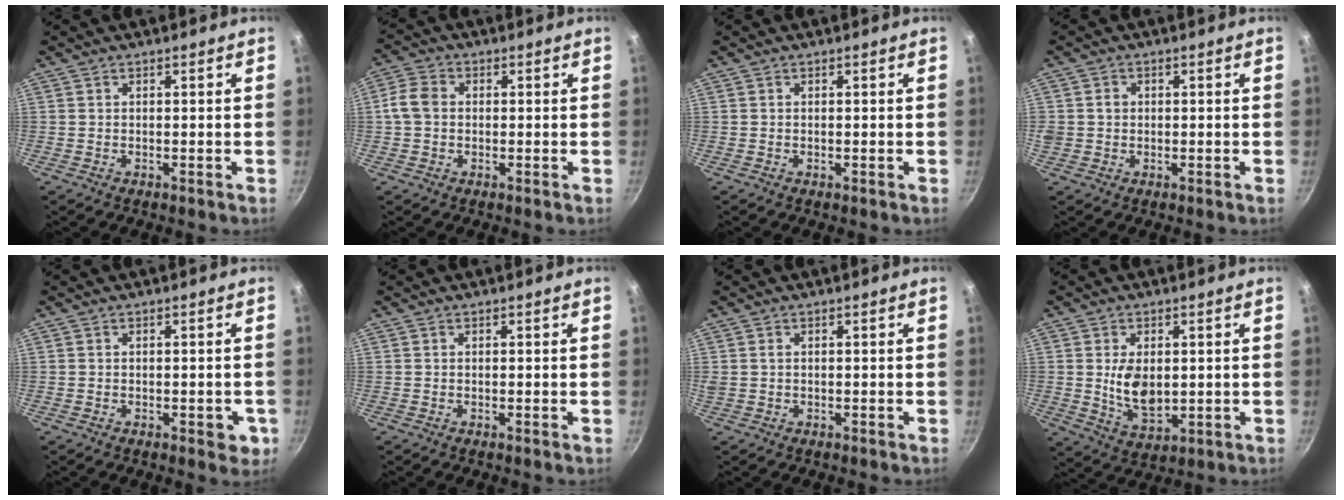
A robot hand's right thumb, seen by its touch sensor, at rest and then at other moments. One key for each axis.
{"total": 5.0, "fx": 0.1, "fy": 3.9, "fz": 3.1, "tx": -0.055, "ty": 0.011, "tz": -0.011}
{"total": 0.0}
{"total": 2.6, "fx": 0.1, "fy": 2.4, "fz": 0.9, "tx": -0.006, "ty": 0.007, "tz": 0.000}
{"total": 3.5, "fx": -1.1, "fy": 1.8, "fz": 2.8, "tx": -0.017, "ty": 0.003, "tz": -0.015}
{"total": 0.0}
{"total": 0.8, "fx": 0.1, "fy": 0.7, "fz": 0.5, "tx": -0.007, "ty": 0.002, "tz": 0.002}
{"total": 8.2, "fx": 0.7, "fy": 5.0, "fz": 6.5, "tx": -0.106, "ty": -0.019, "tz": 0.022}